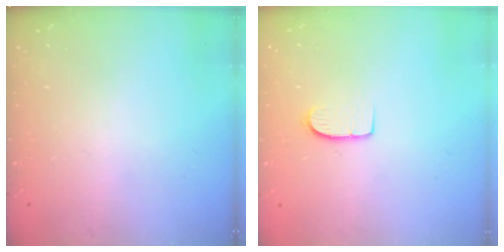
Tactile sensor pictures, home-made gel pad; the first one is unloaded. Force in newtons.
{"total": 6.6, "press": 6.6, "slide": 0.5}